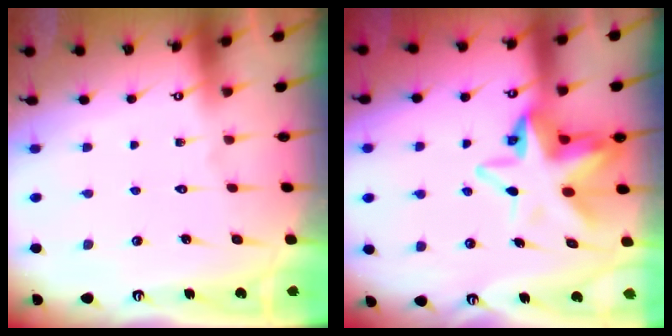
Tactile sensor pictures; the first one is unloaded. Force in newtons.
{"total": 11.4, "press": 11.3, "slide": 1.3}